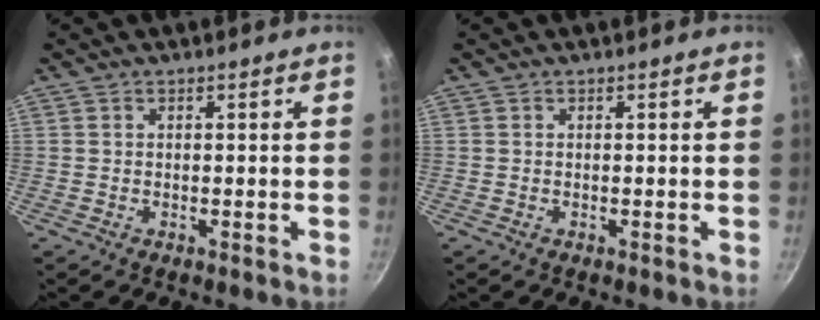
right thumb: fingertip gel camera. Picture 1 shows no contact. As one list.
[{"total": 0.0}]